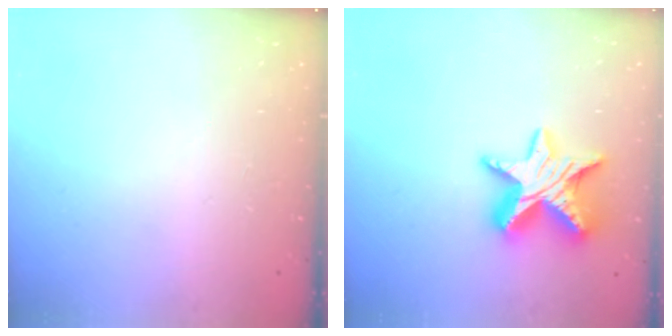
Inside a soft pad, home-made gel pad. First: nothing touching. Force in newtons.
{"total": 13.9, "press": 13.9, "slide": 0.9}